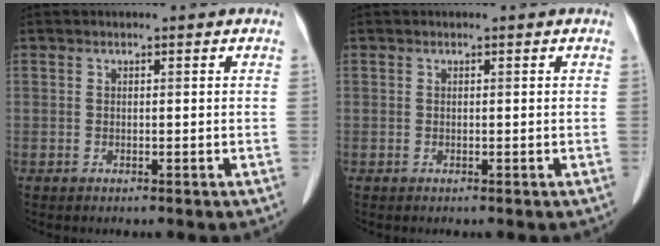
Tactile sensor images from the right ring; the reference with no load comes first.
{"total": 0.0}